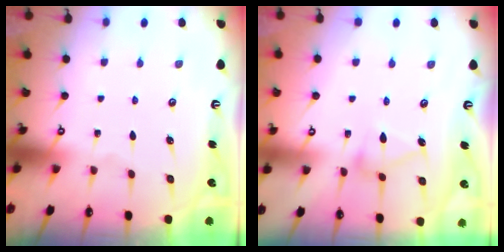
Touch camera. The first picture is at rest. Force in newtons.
{"total": 10.1, "press": 10.1, "slide": 0.4}